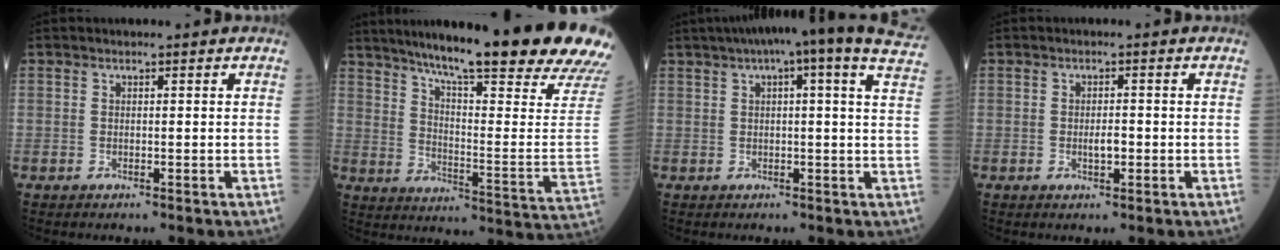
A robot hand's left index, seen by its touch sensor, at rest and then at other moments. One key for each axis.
{"total": 30.0, "fx": 24.4, "fy": 1.1, "fz": 17.4, "tx": -0.245, "ty": -0.078, "tz": 0.320}
{"total": 18.9, "fx": 15.1, "fy": 1.2, "fz": 11.4, "tx": -0.174, "ty": 0.032, "tz": 0.182}
{"total": 2.2, "fx": -0.4, "fy": 1.0, "fz": 1.9, "tx": -0.036, "ty": 0.000, "tz": -0.003}